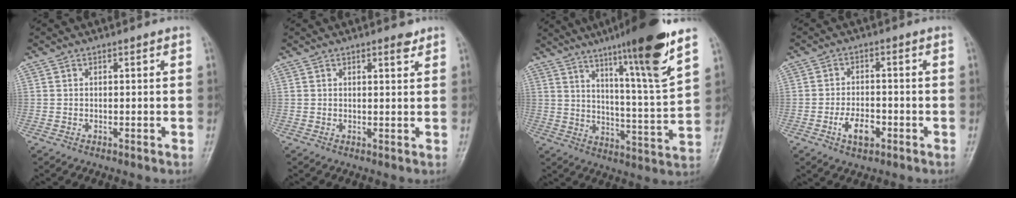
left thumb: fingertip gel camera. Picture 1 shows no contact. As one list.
[{"total": 2.0, "force": [1.4, 0.6, 1.2], "torque": [-0.013, -0.008, 0.019]}, {"total": 18.1, "force": [11.5, 0.8, 14.0], "torque": [-0.201, -0.060, 0.179]}, {"total": 5.4, "force": [-2.3, 3.0, 3.8], "torque": [-0.060, 0.011, -0.039]}]